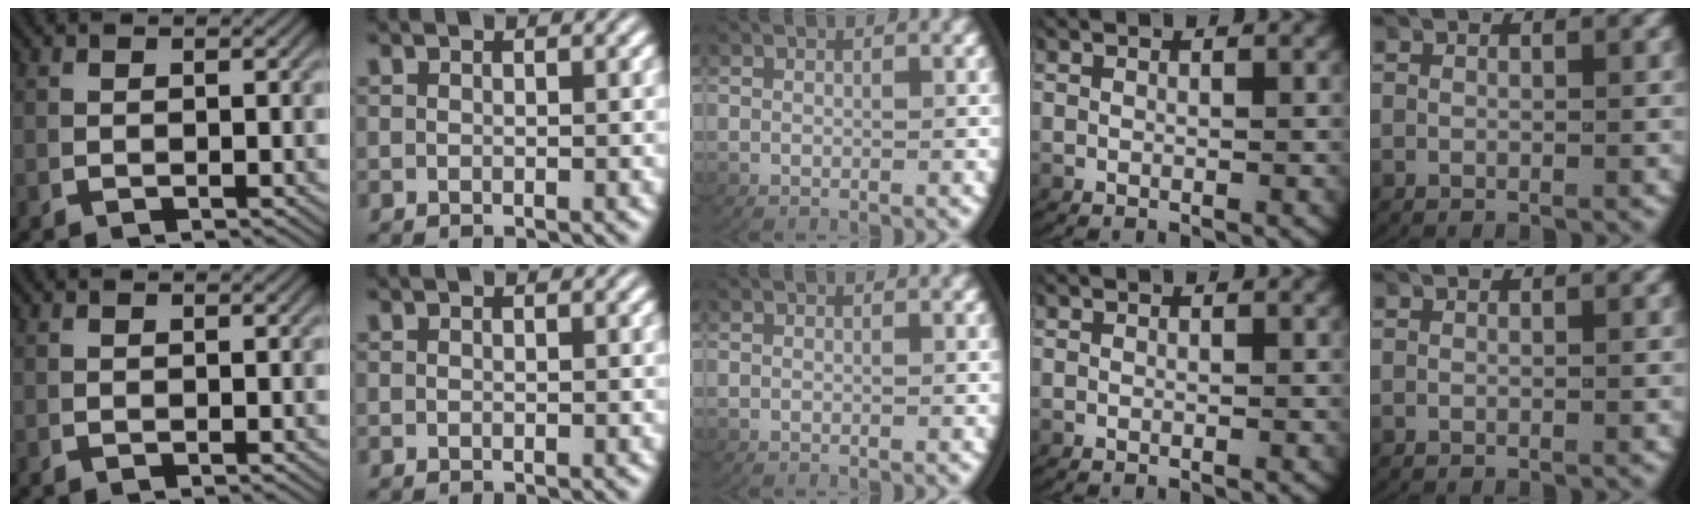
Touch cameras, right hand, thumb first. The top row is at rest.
{}